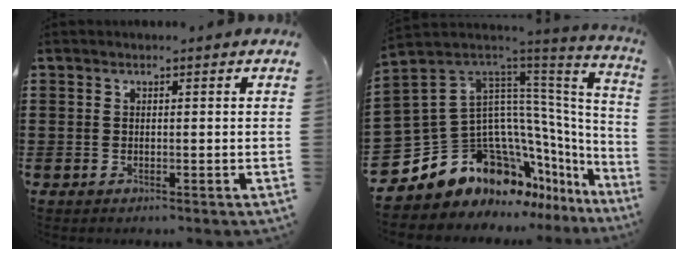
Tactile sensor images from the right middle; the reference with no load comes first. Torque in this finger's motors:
{"motor_torque": [1.71, -0.43, 0.82, 0.21]}